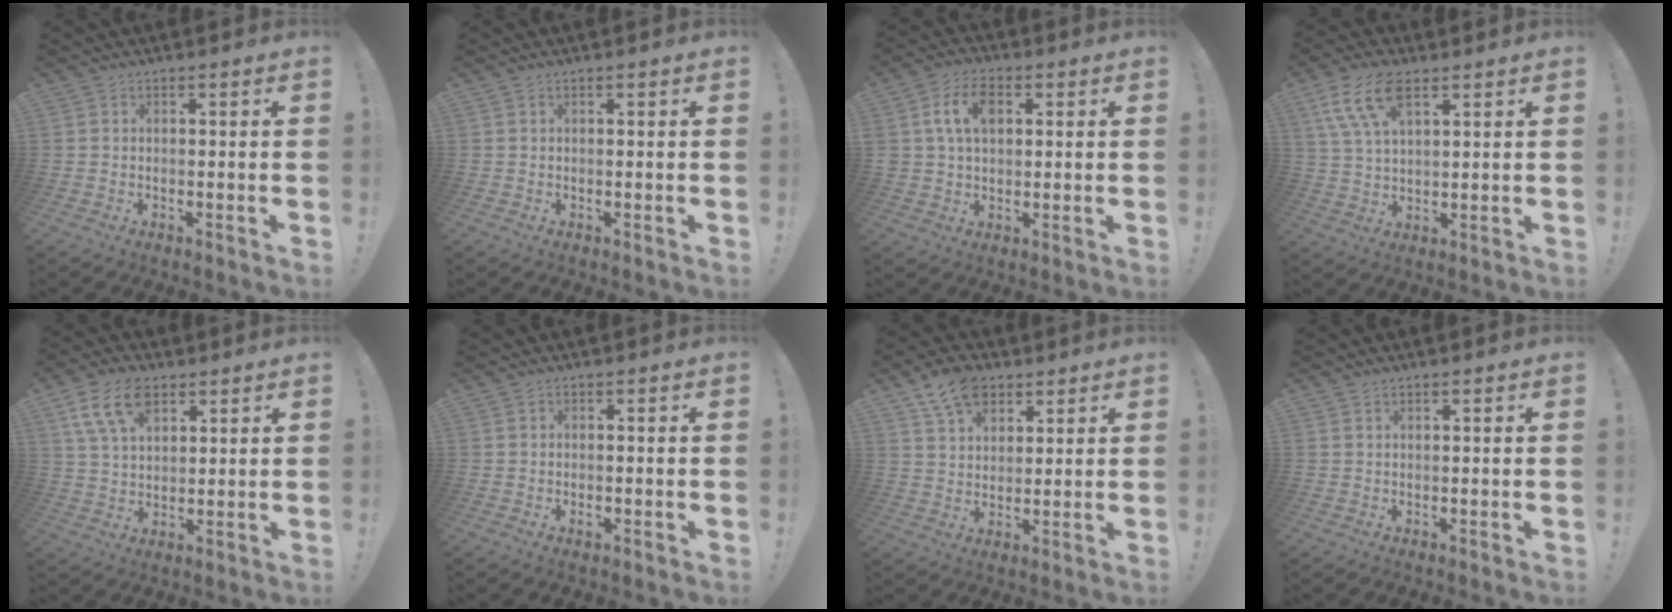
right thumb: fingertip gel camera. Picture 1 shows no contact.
{"total": 0.0}
{"total": 9.8, "force": [2.9, 6.5, 6.7], "torque": [-0.110, 0.007, 0.051]}
{"total": 11.8, "force": [5.9, 5.6, 8.6], "torque": [-0.176, -0.013, 0.112]}
{"total": 12.3, "force": [6.3, 7.3, 7.6], "torque": [-0.142, -0.014, 0.121]}
{"total": 1.0, "force": [-0.6, 0.5, 0.5], "torque": [0.001, -0.002, -0.013]}
{"total": 11.1, "force": [6.8, 7.3, 5.0], "torque": [-0.081, -0.030, 0.130]}
{"total": 0.8, "force": [0.5, 0.3, 0.5], "torque": [-0.004, -0.002, 0.009]}